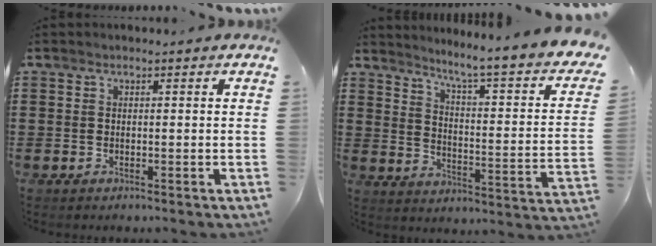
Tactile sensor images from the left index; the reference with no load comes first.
{"total": 5.2, "force": [3.7, -0.8, 3.5], "torque": [-0.079, -0.045, 0.047]}